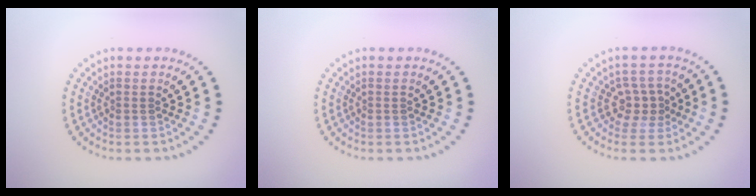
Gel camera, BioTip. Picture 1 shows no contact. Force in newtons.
{"total": 0.0}
{"total": 2.3, "press": 1.8, "slide": 1.3}